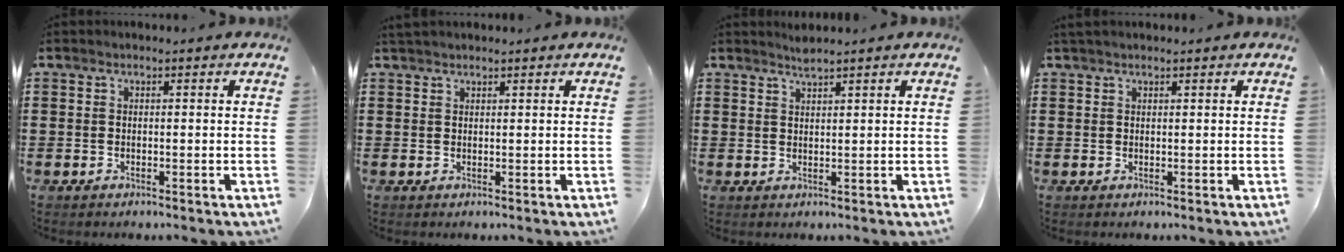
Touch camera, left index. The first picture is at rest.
{"total": 1.1, "force": [1.1, 0.3, 0.1], "torque": [-0.005, 0.002, 0.021]}
{"total": 1.8, "force": [1.7, -0.1, 0.7], "torque": [-0.015, 0.000, 0.032]}
{"total": 0.8, "force": [0.7, 0.3, 0.2], "torque": [-0.005, 0.002, 0.014]}